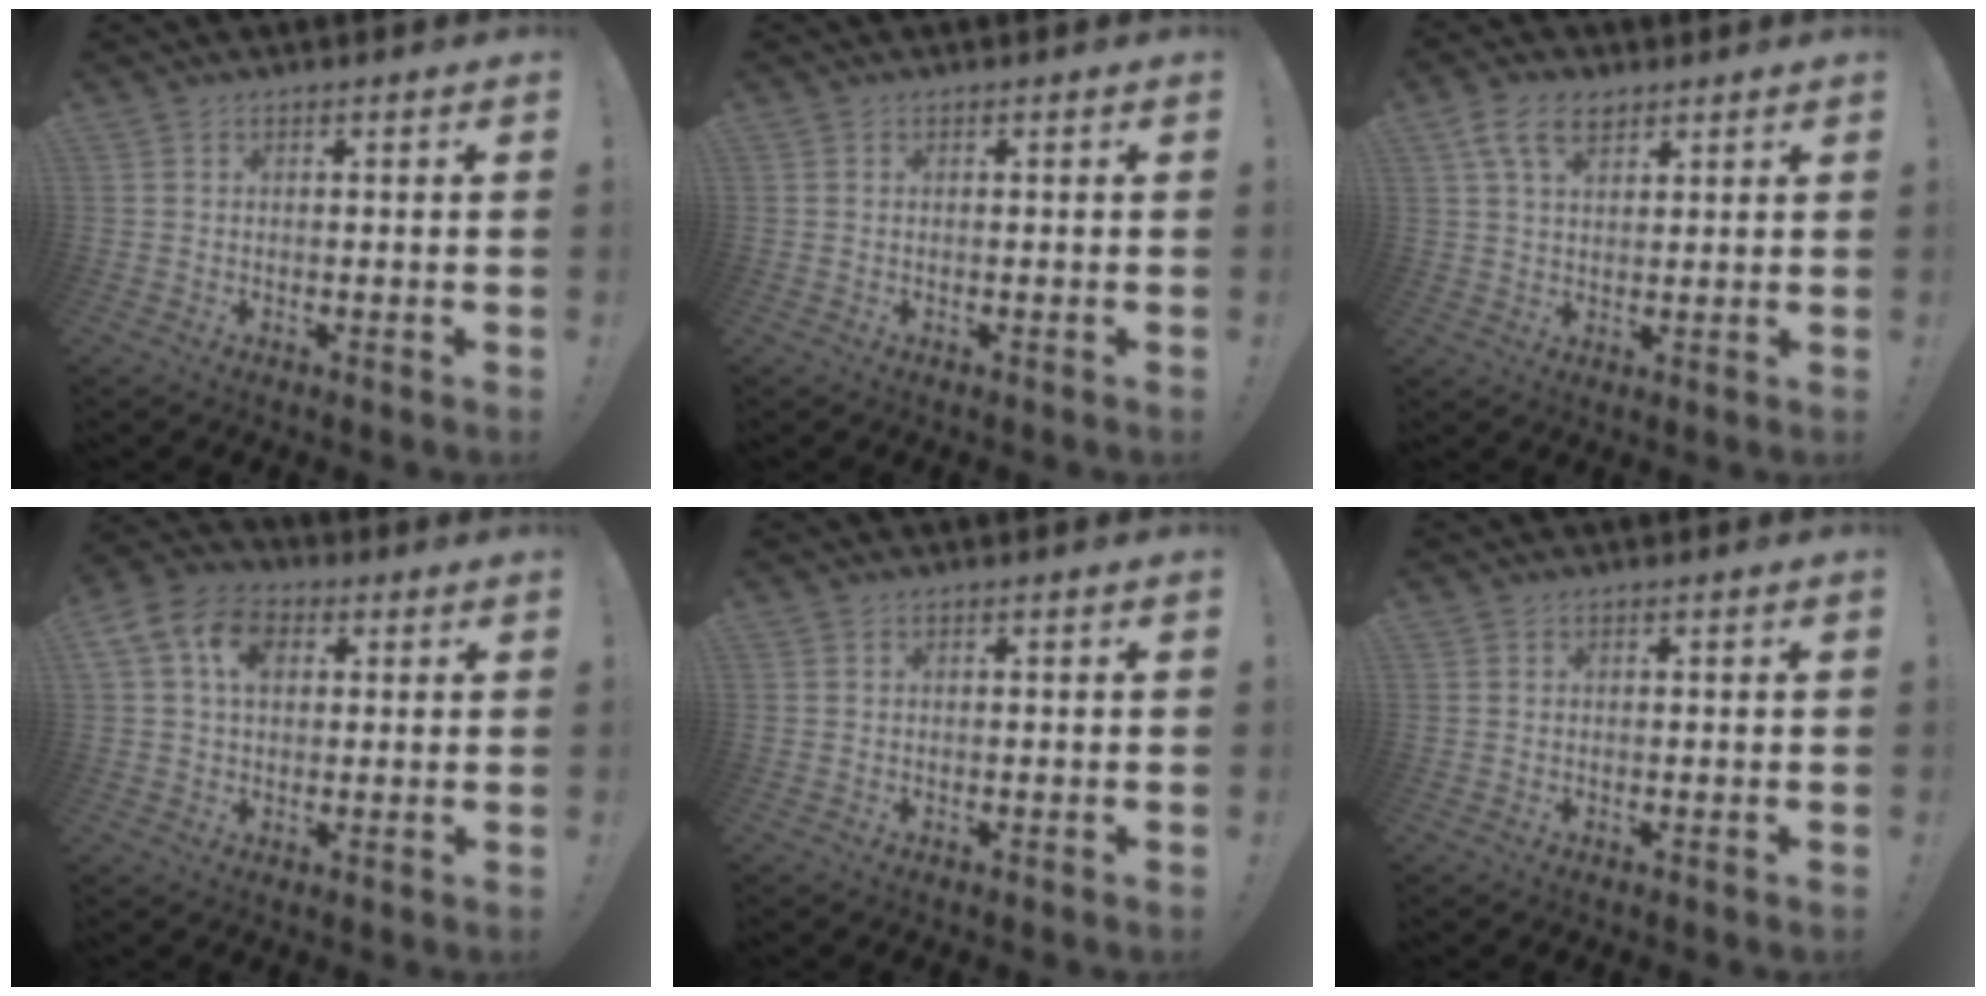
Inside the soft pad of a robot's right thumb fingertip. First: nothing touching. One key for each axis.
{"total": 0.0}
{"total": 8.3, "fx": 4.4, "fy": 5.0, "fz": 4.9, "tx": -0.087, "ty": -0.003, "tz": 0.085}
{"total": 10.9, "fx": 3.2, "fy": 7.9, "fz": 6.8, "tx": -0.119, "ty": 0.005, "tz": 0.062}
{"total": 0.0}
{"total": 0.0}